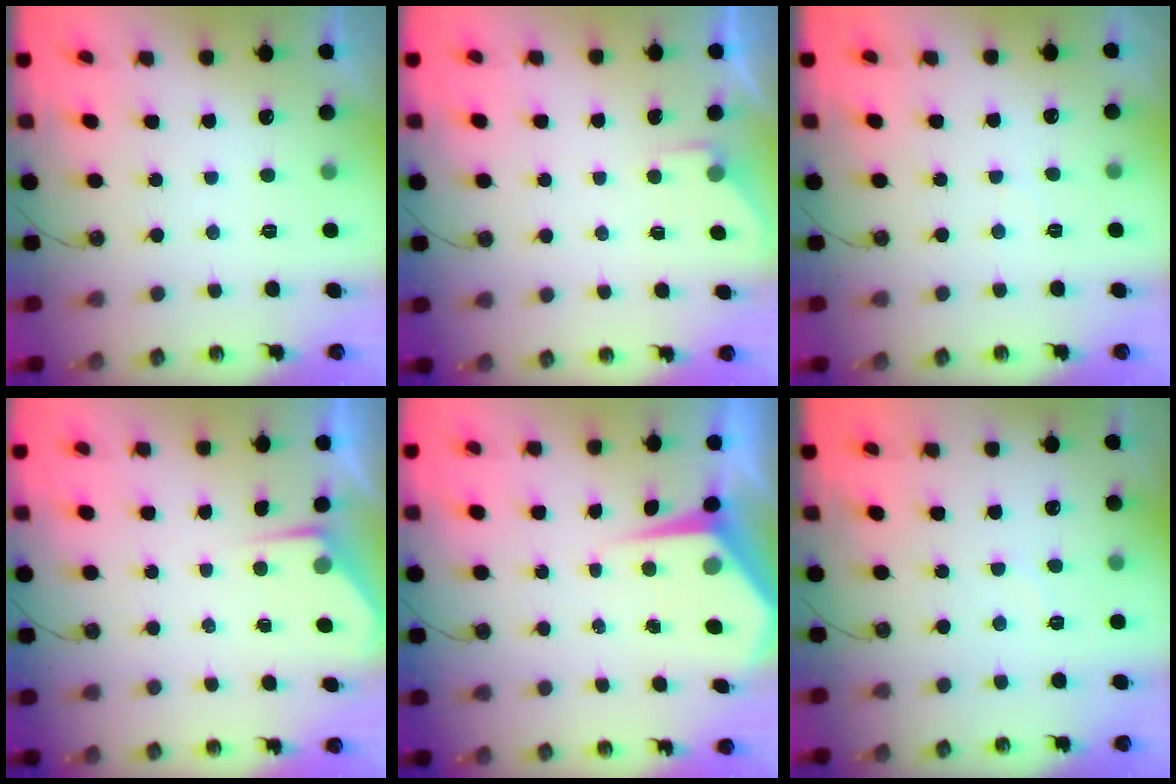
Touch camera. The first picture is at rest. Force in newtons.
{"total": 2.6, "press": 2.6, "slide": 0.5}
{"total": 2.8, "press": 2.8, "slide": 0.5}
{"total": 3.6, "press": 3.6, "slide": 0.5}
{"total": 4.9, "press": 4.8, "slide": 0.5}
{"total": 3.5, "press": 3.5, "slide": 0.5}